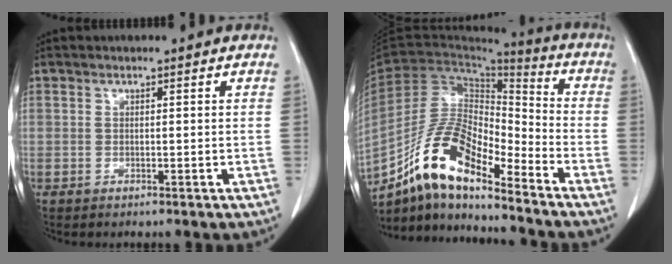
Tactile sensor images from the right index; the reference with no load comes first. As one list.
[{"total": 13.8, "force": [-10.1, 3.7, 8.5], "torque": [-0.164, 0.023, -0.185]}]